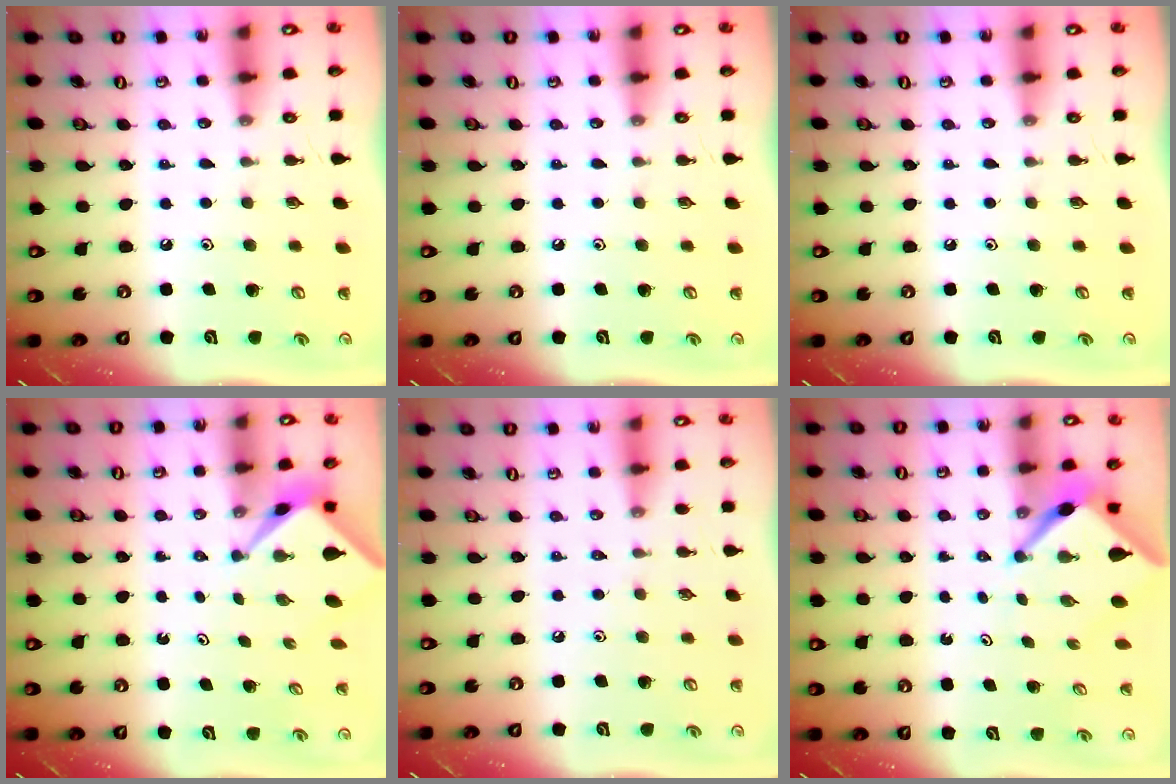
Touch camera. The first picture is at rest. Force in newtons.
{"total": 0.0}
{"total": 0.0}
{"total": 3.8, "press": 3.8, "slide": 0.1}
{"total": 2.1, "press": 2.1, "slide": 0.4}
{"total": 4.2, "press": 4.2, "slide": 0.2}